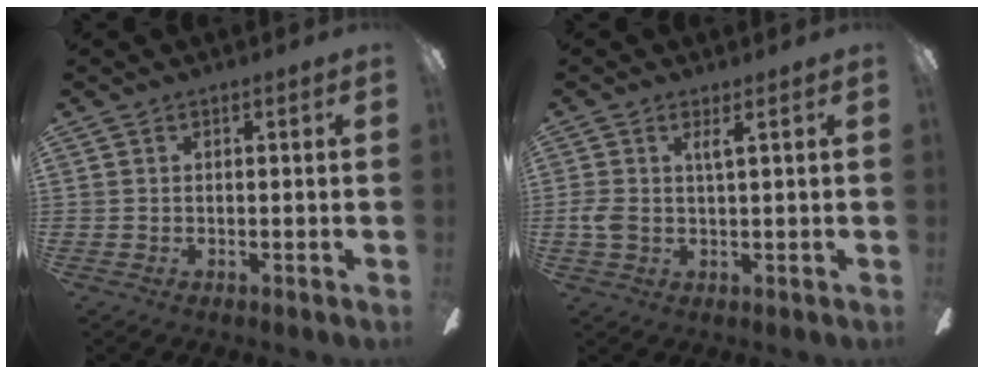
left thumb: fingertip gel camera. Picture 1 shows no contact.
{"total": 3.7, "force": [0.9, 1.0, 3.4], "torque": [-0.073, -0.004, 0.013]}